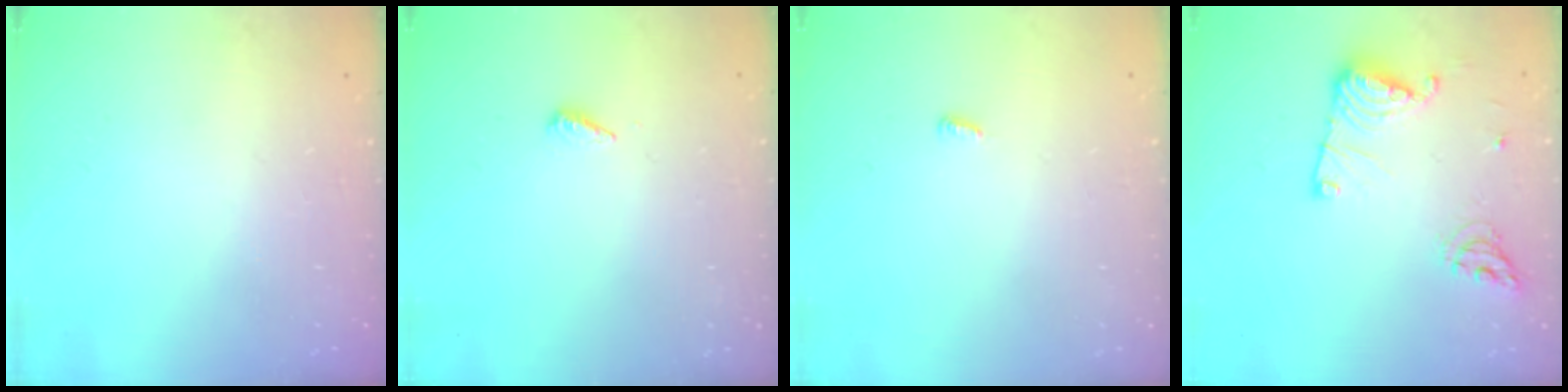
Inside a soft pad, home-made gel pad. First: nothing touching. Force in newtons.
{"total": 2.9, "press": 2.9, "slide": 0.3}
{"total": 2.6, "press": 2.6, "slide": 0.2}
{"total": 13.5, "press": 13.4, "slide": 1.2}